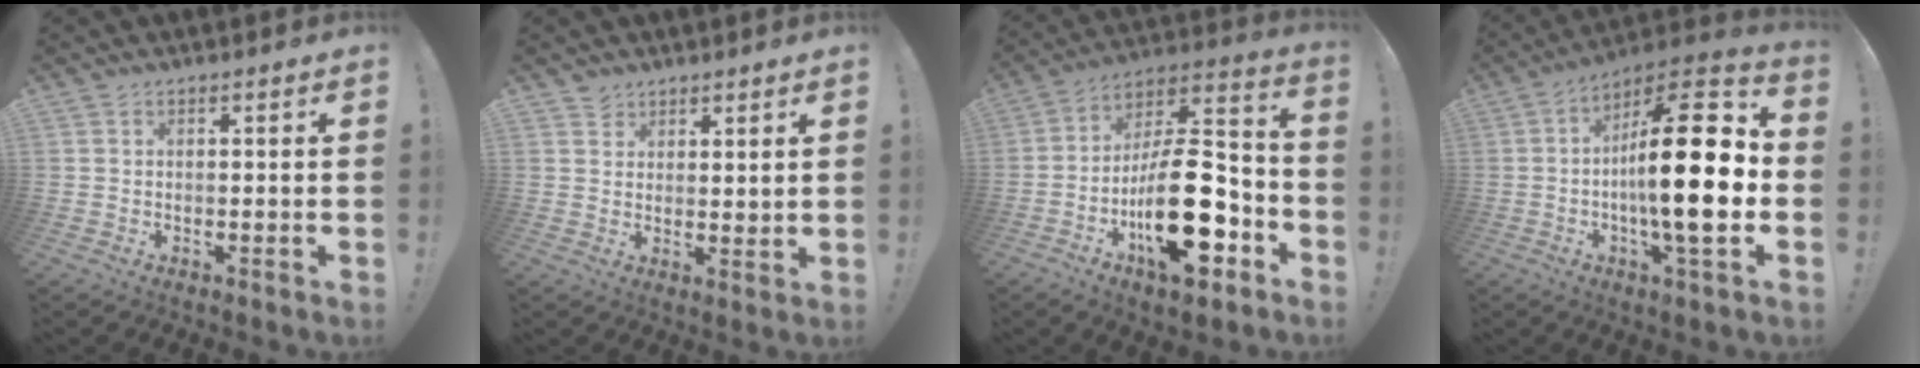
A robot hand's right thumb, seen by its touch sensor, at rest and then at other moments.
{"total": 3.8, "force": [3.3, 1.9, 0.3], "torque": [0.000, -0.024, 0.060]}
{"total": 25.6, "force": [-8.5, 11.0, 21.5], "torque": [-0.366, 0.055, -0.131]}
{"total": 24.2, "force": [-1.7, 6.4, 23.2], "torque": [-0.391, 0.002, -0.037]}